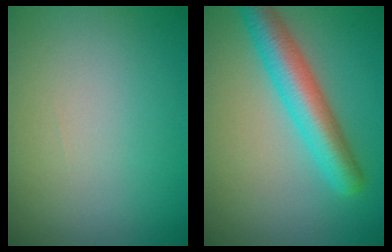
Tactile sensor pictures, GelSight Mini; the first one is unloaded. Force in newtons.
{"total": 5.7, "press": 5.7, "slide": 0.2}